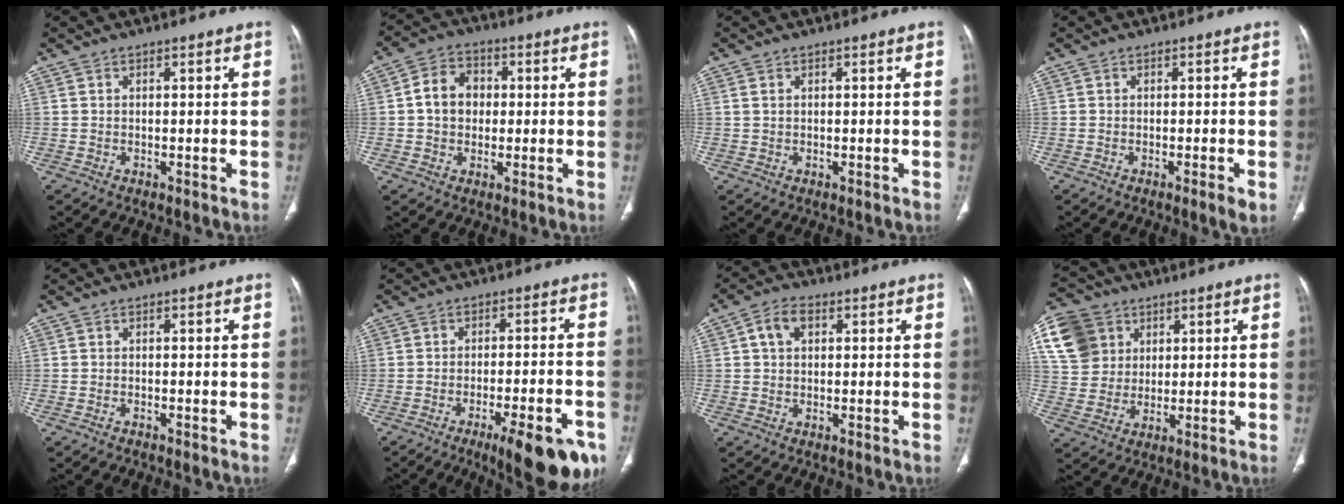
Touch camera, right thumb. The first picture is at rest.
{"total": 7.7, "force": [0.4, 6.3, 4.5], "torque": [-0.054, 0.016, 0.000]}
{"total": 0.9, "force": [0.3, 0.6, 0.6], "torque": [-0.012, 0.002, 0.007]}
{"total": 2.3, "force": [-0.9, 0.2, 2.1], "torque": [-0.033, -0.005, -0.015]}
{"total": 0.0}
{"total": 14.7, "force": [-8.3, 4.0, 11.5], "torque": [-0.110, 0.039, -0.111]}
{"total": 4.7, "force": [1.4, 3.3, 3.1], "torque": [-0.050, 0.009, 0.023]}
{"total": 13.9, "force": [5.2, 11.7, 5.4], "torque": [-0.091, 0.011, 0.098]}